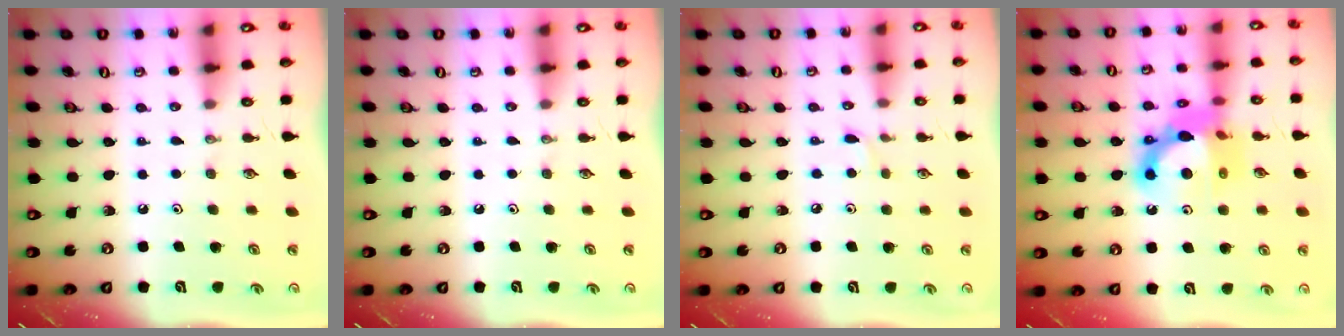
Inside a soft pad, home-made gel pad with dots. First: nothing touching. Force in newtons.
{"total": 0.0}
{"total": 2.4, "press": 2.4, "slide": 0.4}
{"total": 13.7, "press": 13.6, "slide": 1.2}